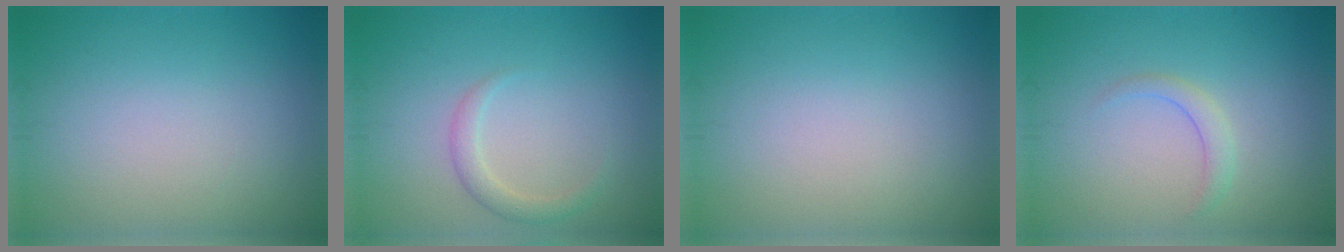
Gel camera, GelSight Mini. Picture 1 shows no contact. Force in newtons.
{"total": 1.6, "press": 1.6, "slide": 0.1}
{"total": 0.0}
{"total": 1.4, "press": 1.4, "slide": 0.0}